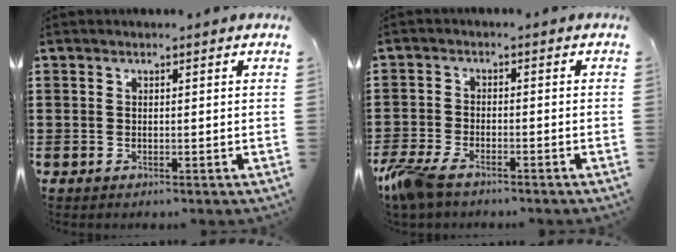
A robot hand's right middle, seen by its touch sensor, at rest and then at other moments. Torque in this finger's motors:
{"motor_torque": [0.99, -0.37, 0.18, 0.05]}